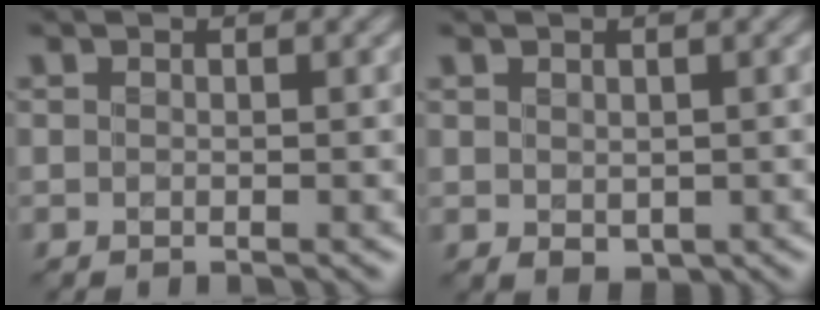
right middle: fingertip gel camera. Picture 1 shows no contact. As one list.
[{"total": 1.2, "force": [0.2, 1.0, 0.7], "torque": [-0.012, -0.004, 0.007]}]